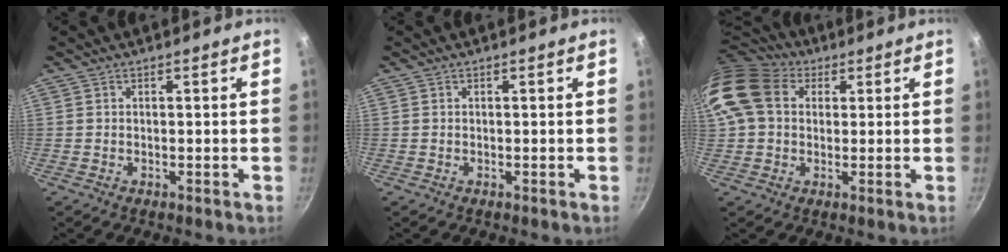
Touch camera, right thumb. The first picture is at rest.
{"total": 0.0}
{"total": 14.4, "force": [3.5, 11.1, 8.5], "torque": [-0.166, 0.025, 0.051]}